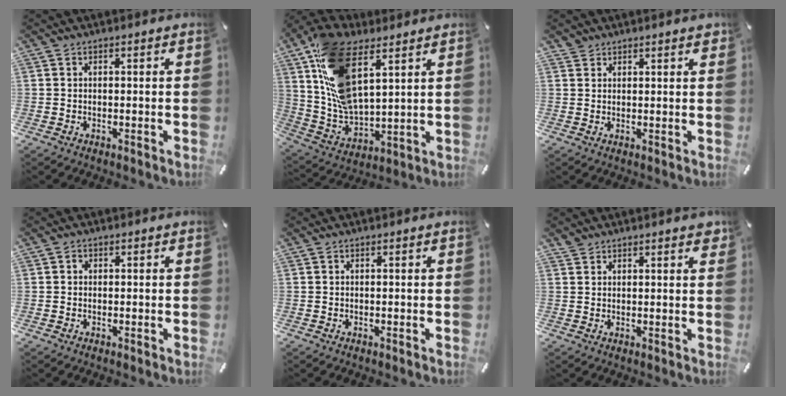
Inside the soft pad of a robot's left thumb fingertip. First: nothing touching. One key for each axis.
{"total": 18.8, "fx": 9.2, "fy": 9.7, "fz": 13.2, "tx": -0.291, "ty": -0.038, "tz": 0.166}
{"total": 1.8, "fx": 1.6, "fy": 0.8, "fz": 0.4, "tx": -0.010, "ty": -0.002, "tz": 0.031}
{"total": 0.8, "fx": 0.0, "fy": 0.7, "fz": 0.3, "tx": -0.005, "ty": 0.005, "tz": -0.002}
{"total": 0.0}
{"total": 2.4, "fx": 2.0, "fy": 1.0, "fz": 0.9, "tx": -0.013, "ty": -0.003, "tz": 0.037}